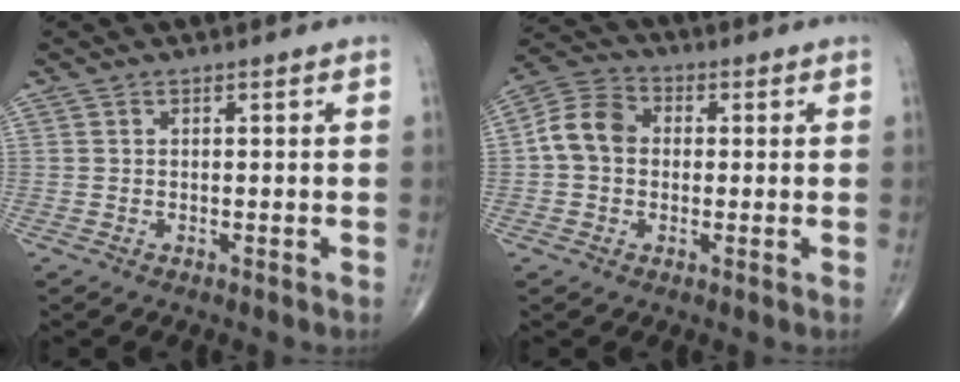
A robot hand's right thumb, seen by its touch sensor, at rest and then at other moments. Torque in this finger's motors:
{"motor_torque": [0.03, 0.04, 0.13, -0.05, 0.04]}